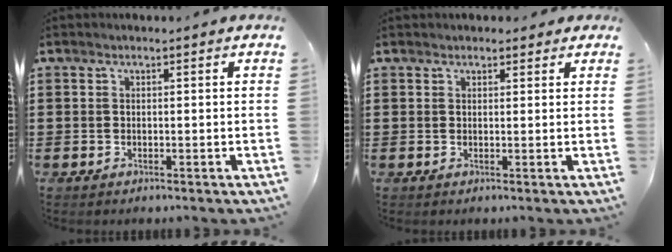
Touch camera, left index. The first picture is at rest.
{"total": 1.4, "force": [1.2, 0.7, 0.2], "torque": [0.001, 0.003, 0.022]}